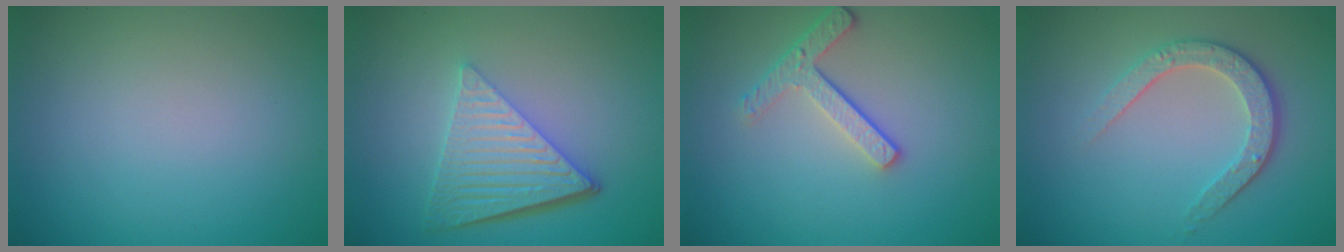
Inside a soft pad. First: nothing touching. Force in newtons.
{"total": 6.2, "press": 4.3, "slide": 4.4}
{"total": 2.9, "press": 2.4, "slide": 1.6}
{"total": 3.5, "press": 2.7, "slide": 2.2}